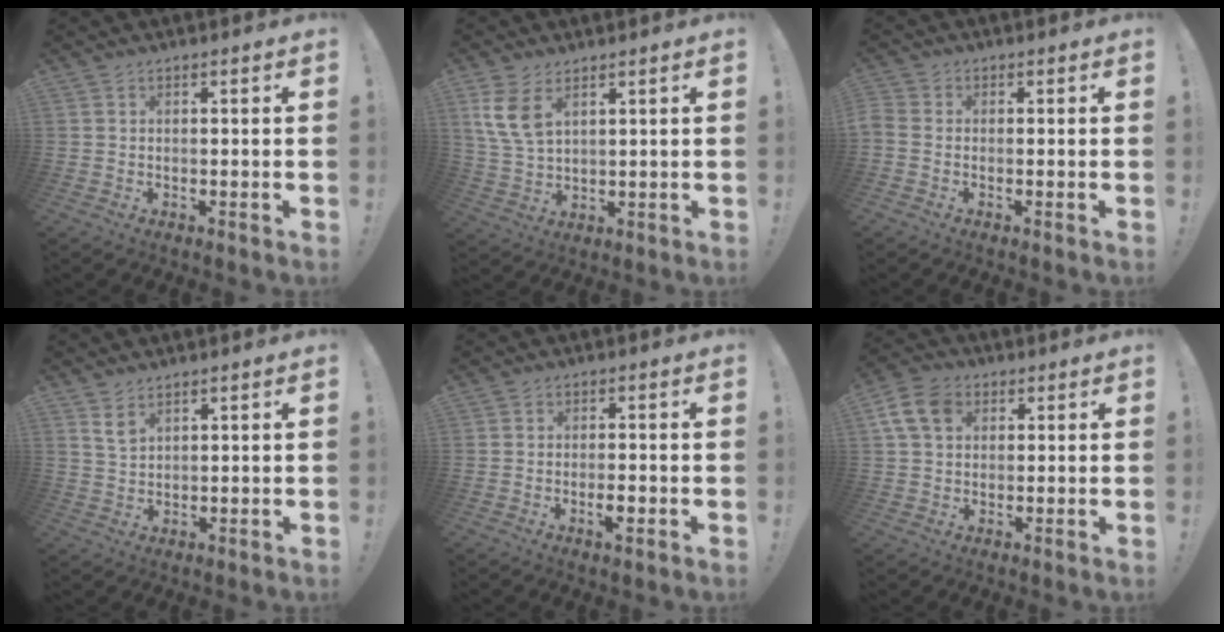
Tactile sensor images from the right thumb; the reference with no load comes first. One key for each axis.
{"total": 8.6, "fx": 4.5, "fy": 4.8, "fz": 5.5, "tx": -0.113, "ty": -0.016, "tz": 0.087}
{"total": 1.9, "fx": -0.5, "fy": 1.4, "fz": 1.2, "tx": -0.029, "ty": 0.002, "tz": -0.011}
{"total": 4.0, "fx": 2.7, "fy": 2.2, "fz": 1.8, "tx": -0.021, "ty": -0.020, "tz": 0.049}
{"total": 3.4, "fx": -1.5, "fy": 0.8, "fz": 2.9, "tx": -0.045, "ty": 0.004, "tz": -0.024}
{"total": 9.7, "fx": 3.4, "fy": 7.1, "fz": 5.7, "tx": -0.116, "ty": 0.003, "tz": 0.068}